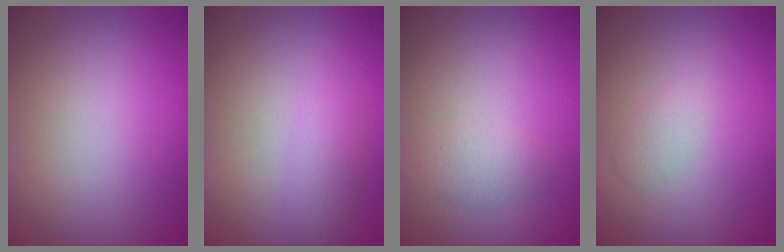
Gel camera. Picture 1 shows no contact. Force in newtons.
{"total": 1.8, "press": 1.8, "slide": 0.1}
{"total": 1.7, "press": 1.7, "slide": 0.0}
{"total": 1.1, "press": 1.1, "slide": 0.1}